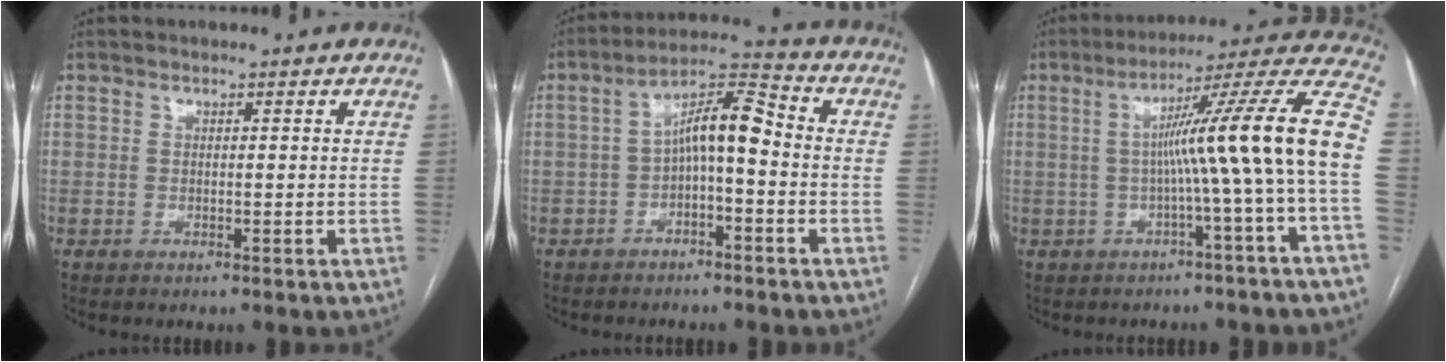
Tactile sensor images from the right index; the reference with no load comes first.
{"total": 8.2, "force": [-0.9, 2.1, 7.9], "torque": [-0.139, 0.036, -0.017]}
{"total": 15.4, "force": [-1.4, -2.5, 15.1], "torque": [-0.201, 0.027, -0.028]}